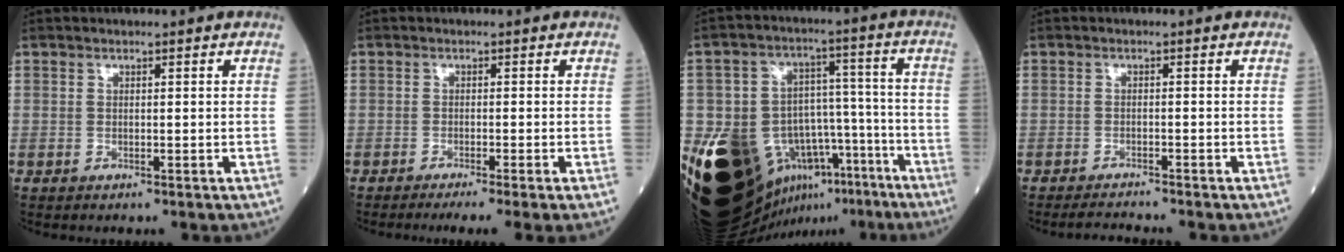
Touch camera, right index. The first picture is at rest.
{"total": 5.8, "force": [-4.4, -0.9, 3.6], "torque": [-0.038, -0.013, -0.066]}
{"total": 25.6, "force": [-14.3, 15.3, 14.8], "torque": [-0.258, 0.048, -0.207]}
{"total": 2.5, "force": [-2.4, -0.6, 0.2], "torque": [-0.010, -0.014, -0.040]}